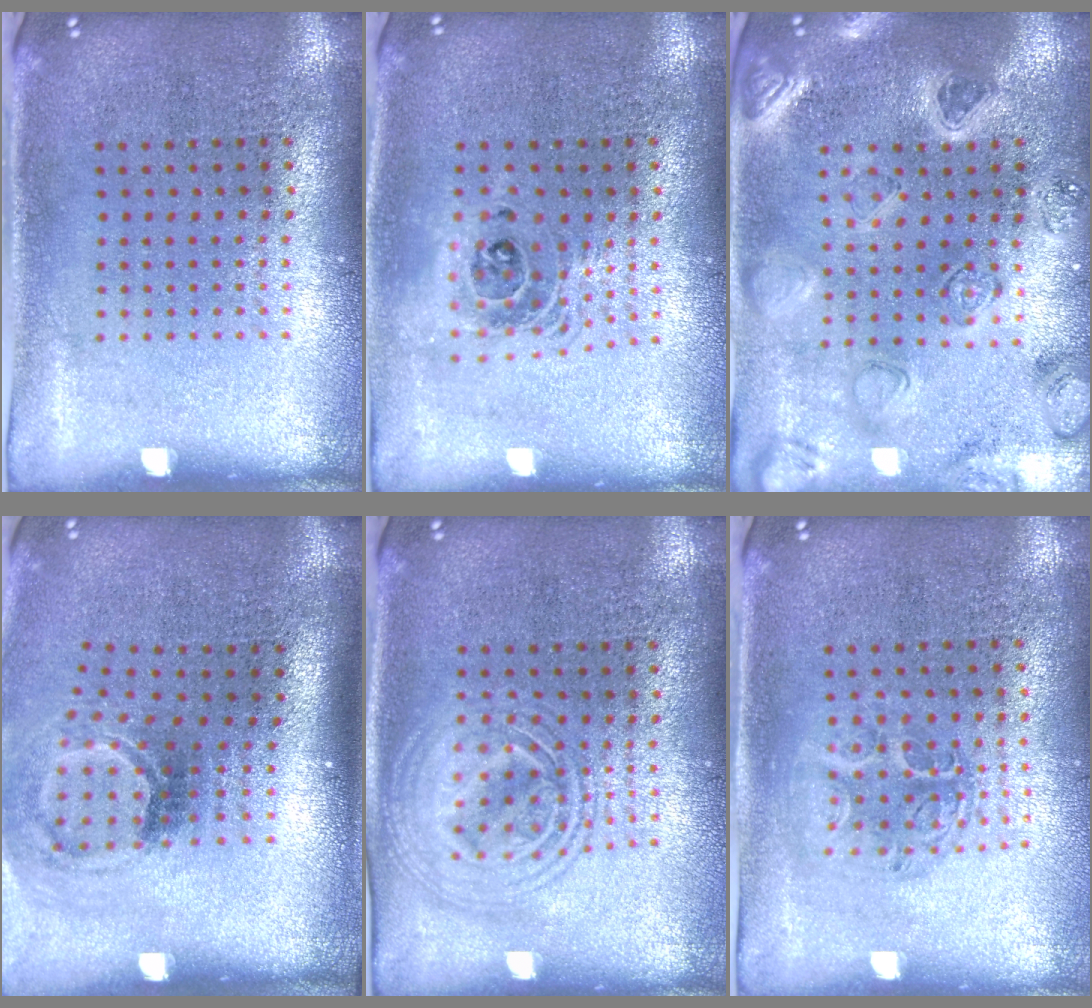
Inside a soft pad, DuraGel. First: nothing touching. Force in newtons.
{"total": 1.4, "press": 1.2, "slide": 0.7}
{"total": 2.2, "press": 2.2, "slide": 0.3}
{"total": 1.9, "press": 1.2, "slide": 1.4}
{"total": 2.9, "press": 2.9, "slide": 0.4}
{"total": 1.2, "press": 1.1, "slide": 0.4}